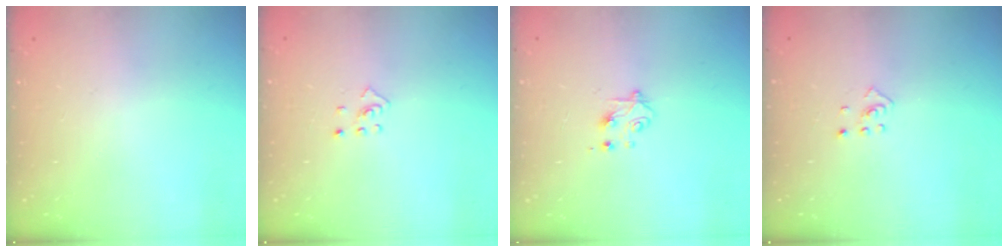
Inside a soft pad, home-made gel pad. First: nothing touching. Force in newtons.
{"total": 2.5, "press": 2.4, "slide": 0.8}
{"total": 4.9, "press": 4.8, "slide": 0.7}
{"total": 2.0, "press": 1.9, "slide": 0.8}